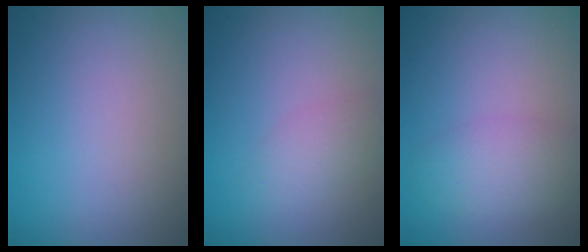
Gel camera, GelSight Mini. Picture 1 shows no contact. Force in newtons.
{"total": 1.9, "press": 1.9, "slide": 0.1}
{"total": 3.1, "press": 3.1, "slide": 0.1}